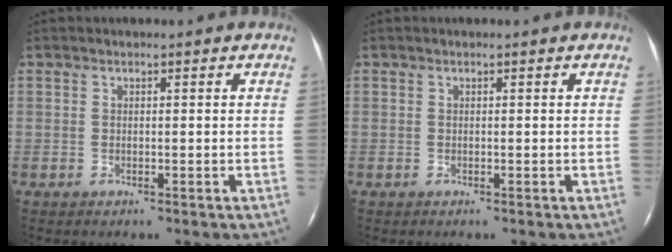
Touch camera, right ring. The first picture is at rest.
{"total": 0.0}